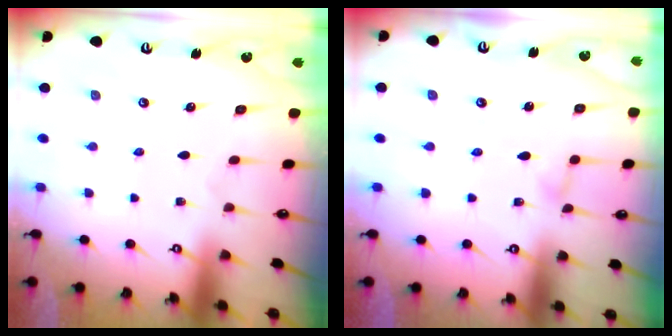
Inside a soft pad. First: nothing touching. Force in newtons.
{"total": 2.3, "press": 2.3, "slide": 0.2}